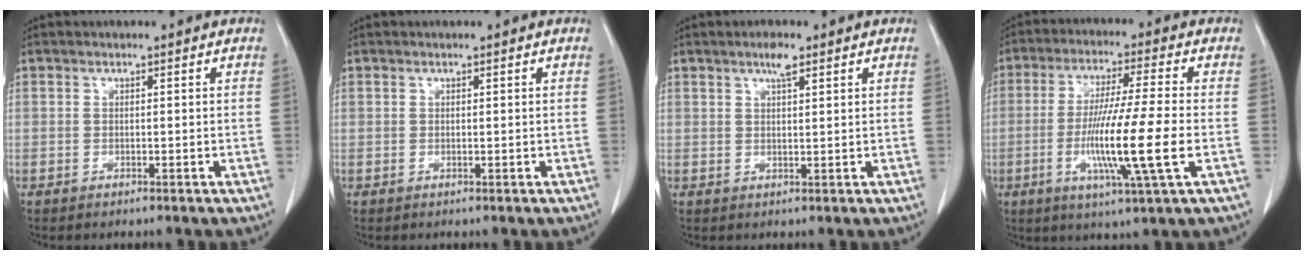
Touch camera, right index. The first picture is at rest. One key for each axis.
{"total": 0.0}
{"total": 2.6, "fx": 1.7, "fy": 0.5, "fz": 2.0, "tx": -0.037, "ty": 0.003, "tz": 0.028}
{"total": 13.0, "fx": -2.8, "fy": -0.9, "fz": 12.6, "tx": -0.240, "ty": -0.020, "tz": -0.057}